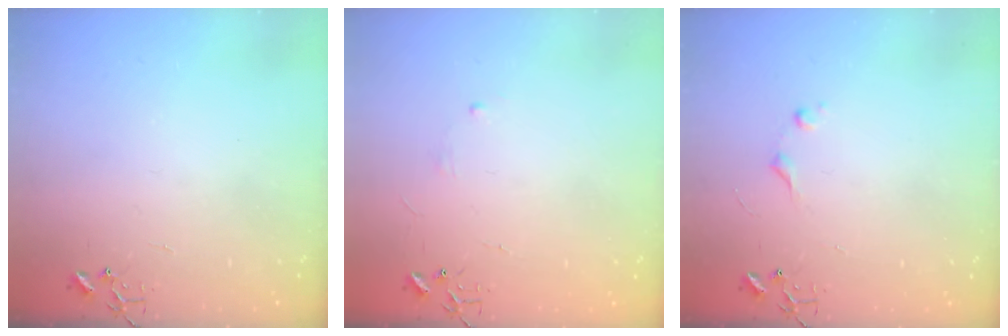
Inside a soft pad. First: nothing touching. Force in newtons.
{"total": 2.9, "press": 2.8, "slide": 0.5}
{"total": 5.2, "press": 5.1, "slide": 0.7}